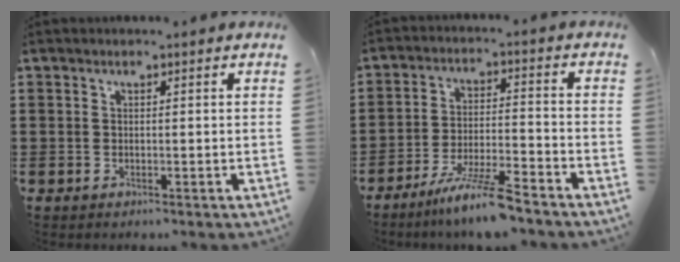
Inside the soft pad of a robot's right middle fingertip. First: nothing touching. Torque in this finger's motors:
{"motor_torque": [1.50, -0.64, 0.29, 0.15]}